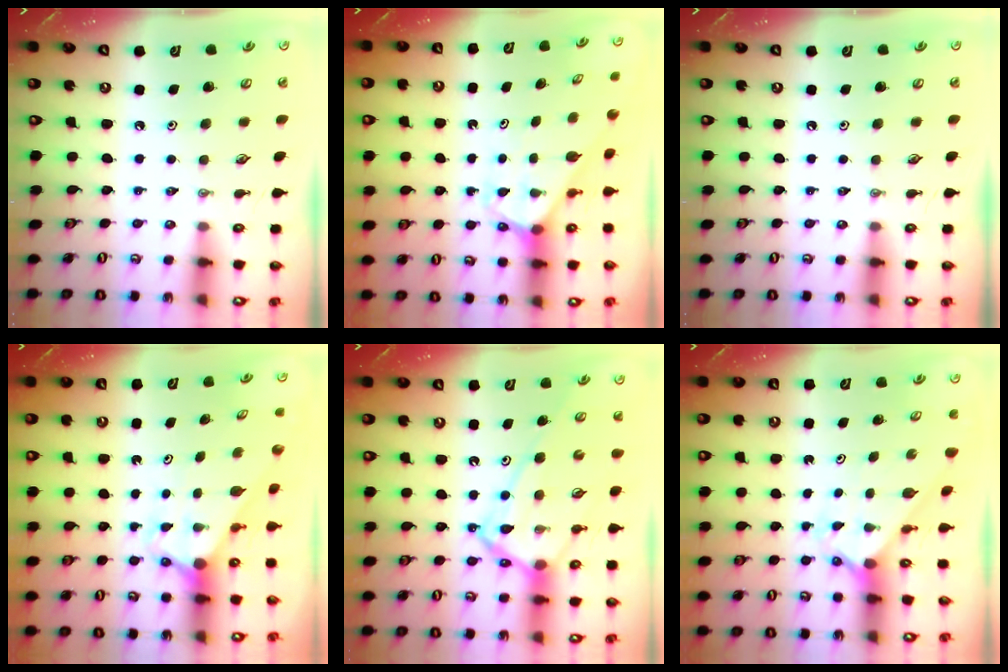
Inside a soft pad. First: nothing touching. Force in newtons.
{"total": 2.5, "press": 2.5, "slide": 0.2}
{"total": 0.0}
{"total": 2.8, "press": 2.8, "slide": 0.0}
{"total": 15.1, "press": 15.1, "slide": 1.6}
{"total": 2.0, "press": 2.0, "slide": 0.2}